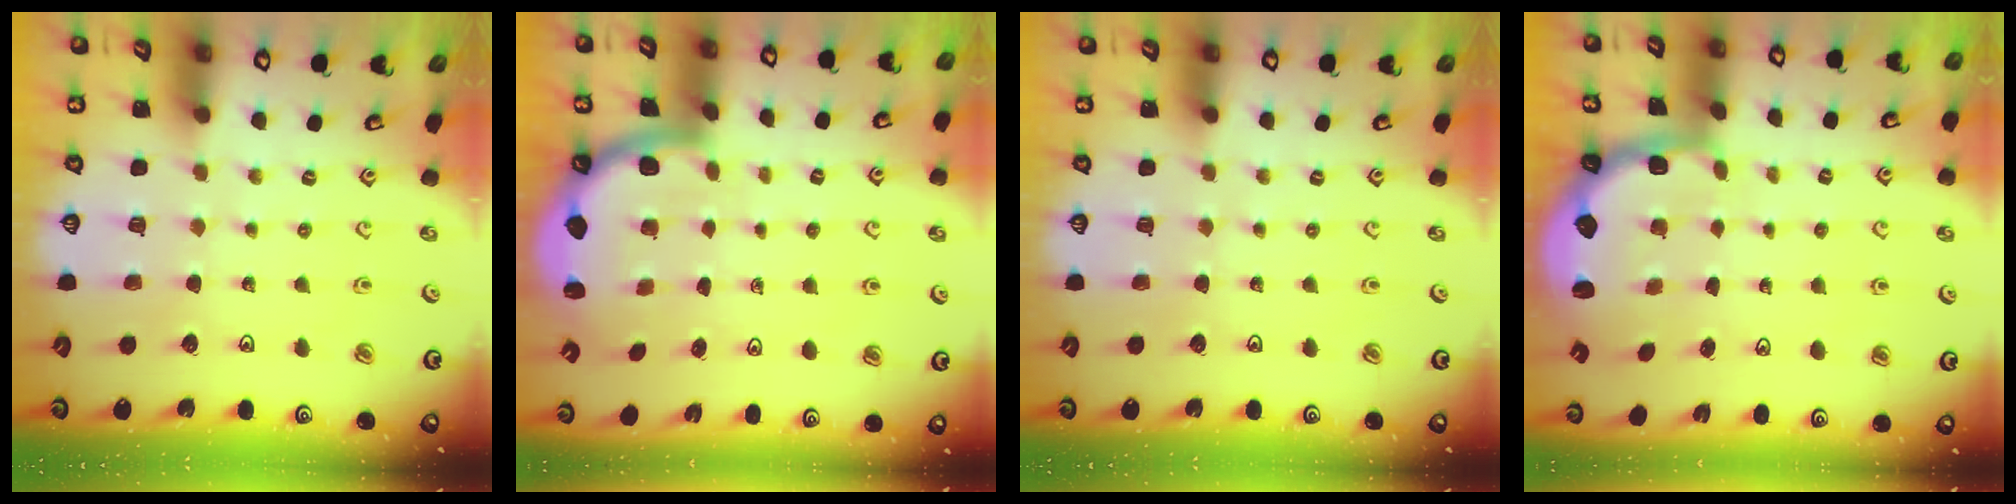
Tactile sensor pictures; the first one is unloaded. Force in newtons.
{"total": 2.0, "press": 2.0, "slide": 0.3}
{"total": 0.0}
{"total": 2.6, "press": 1.9, "slide": 1.7}